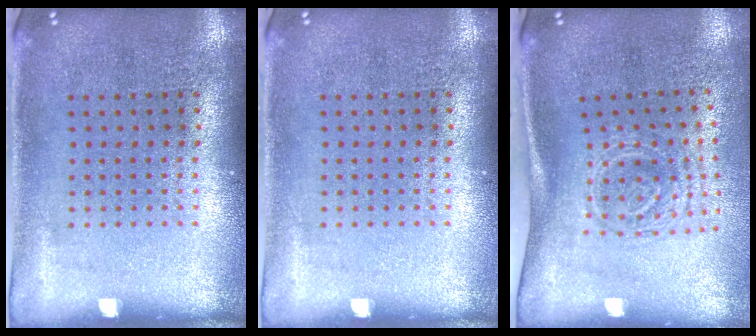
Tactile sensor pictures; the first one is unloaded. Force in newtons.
{"total": 0.0}
{"total": 1.7, "press": 1.2, "slide": 1.2}